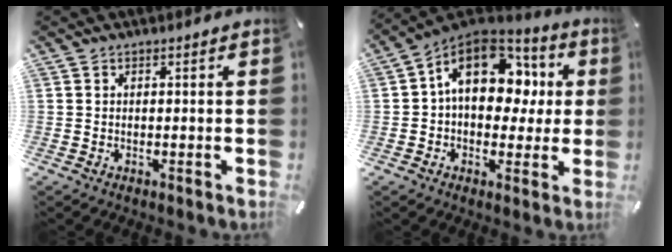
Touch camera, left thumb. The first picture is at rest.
{"total": 16.8, "force": [4.7, 11.3, 11.4], "torque": [-0.193, -0.013, 0.085]}